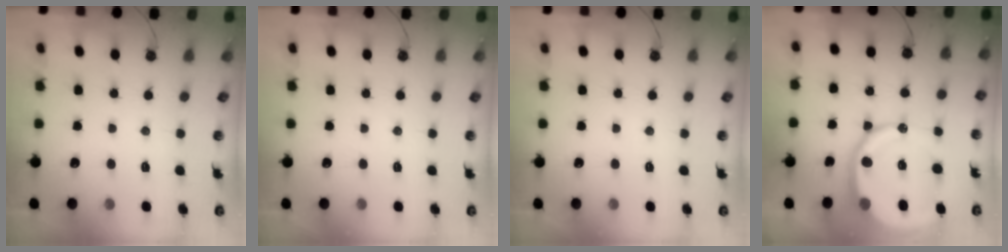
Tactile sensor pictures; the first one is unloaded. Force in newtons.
{"total": 0.0}
{"total": 0.0}
{"total": 17.5, "press": 17.3, "slide": 2.0}